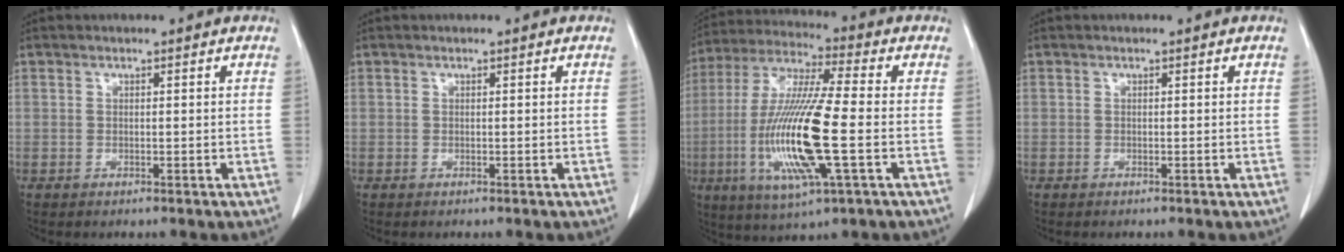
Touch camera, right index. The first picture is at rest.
{"total": 0.0}
{"total": 17.3, "force": [-3.5, 1.3, 16.9], "torque": [-0.357, -0.015, -0.063]}
{"total": 0.0}